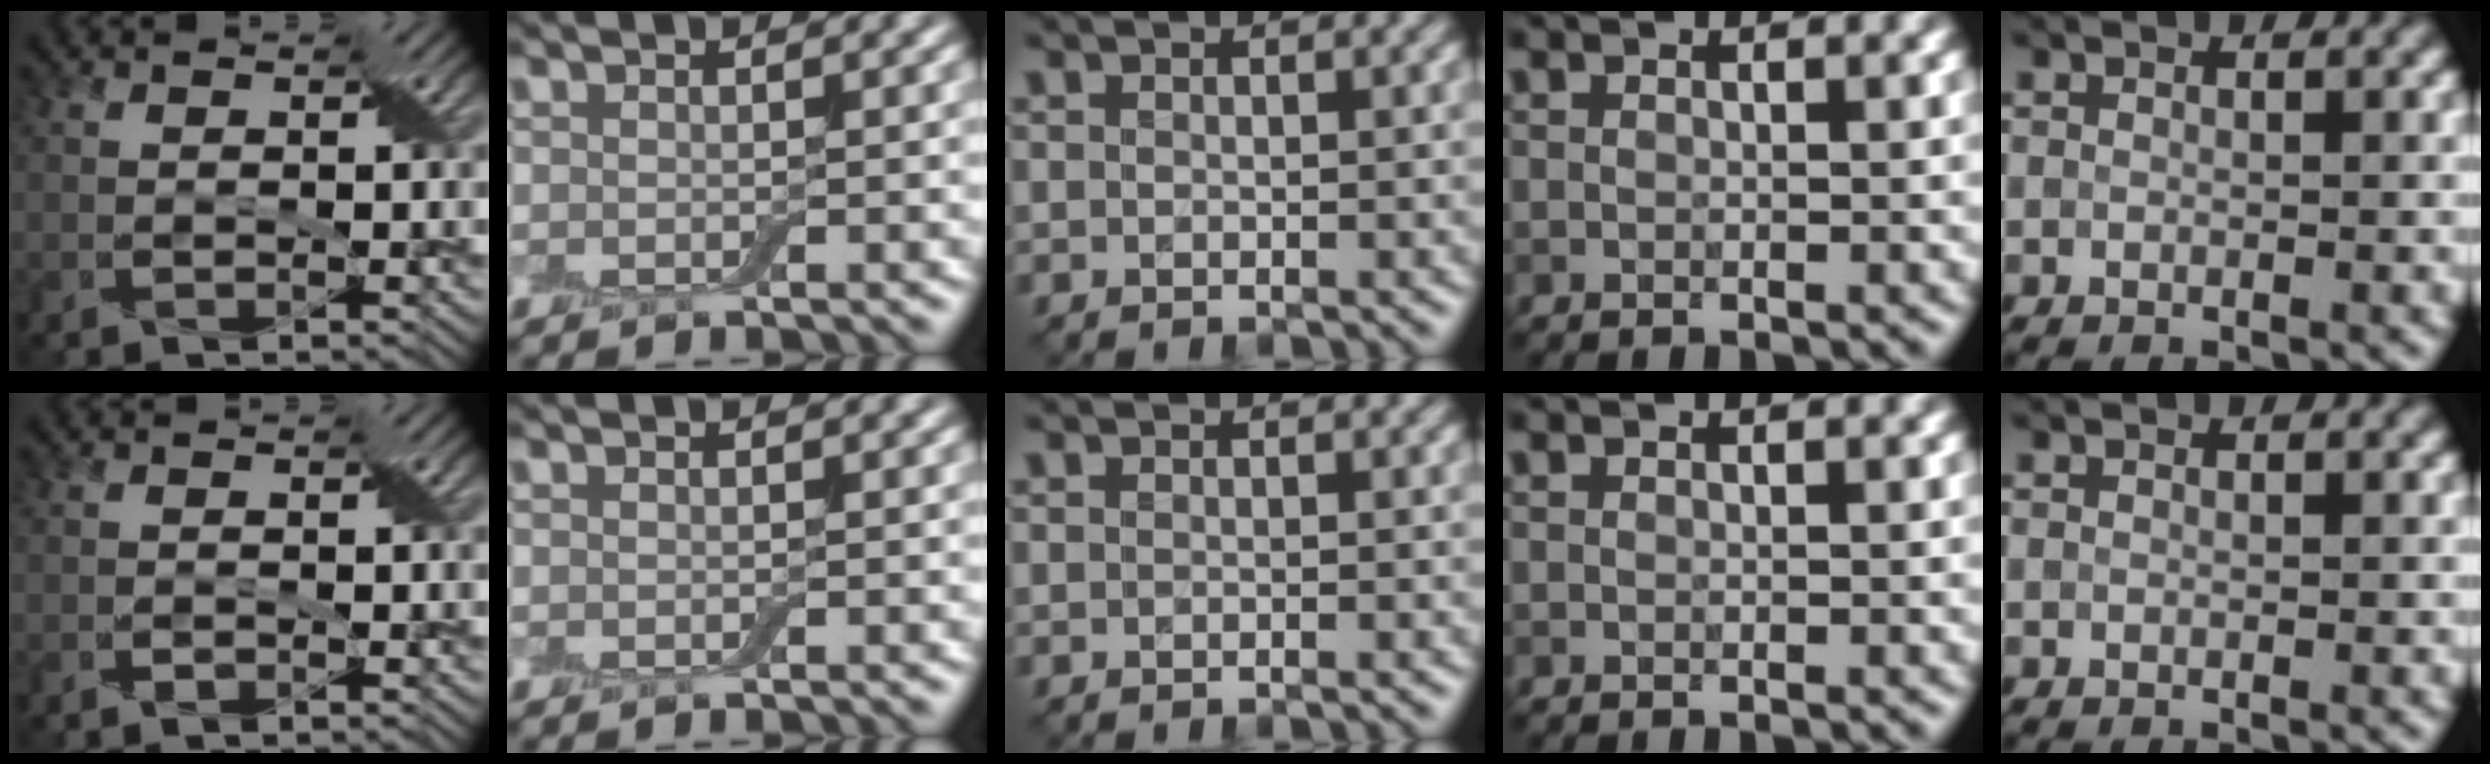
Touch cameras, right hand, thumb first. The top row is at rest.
{"thumb": {"total": 0.7, "force": [-0.4, 0.3, 0.4], "torque": [-0.008, 0.001, -0.006]}}